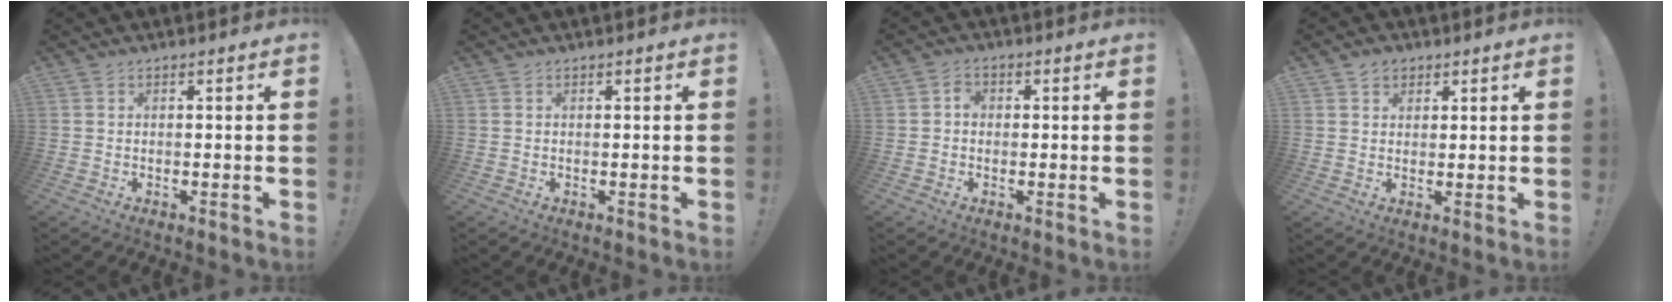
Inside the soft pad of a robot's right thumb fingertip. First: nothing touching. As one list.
[{"total": 0.0}, {"total": 2.5, "force": [-0.6, 1.9, 1.4], "torque": [-0.018, 0.007, -0.013]}, {"total": 3.7, "force": [2.1, 2.9, 0.8], "torque": [-0.002, -0.009, 0.036]}]